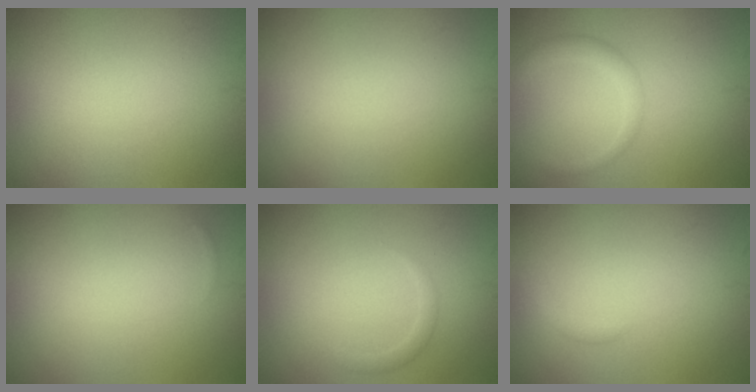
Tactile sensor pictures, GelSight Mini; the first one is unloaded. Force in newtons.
{"total": 0.0}
{"total": 2.3, "press": 2.3, "slide": 0.1}
{"total": 0.0}
{"total": 1.0, "press": 1.0, "slide": 0.1}
{"total": 0.8, "press": 0.8, "slide": 0.1}